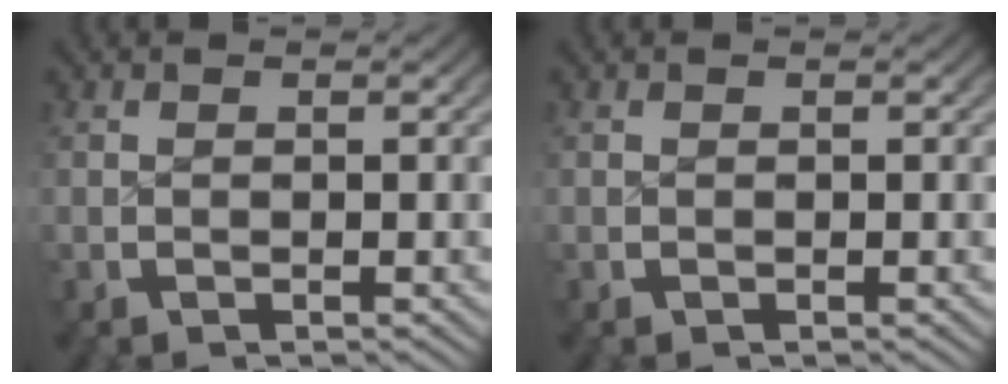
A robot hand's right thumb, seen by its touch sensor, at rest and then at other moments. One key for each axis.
{"total": 0.0}